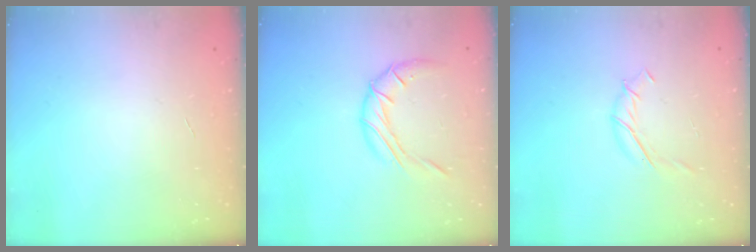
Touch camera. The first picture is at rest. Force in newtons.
{"total": 10.4, "press": 10.4, "slide": 0.4}
{"total": 6.7, "press": 6.7, "slide": 0.7}